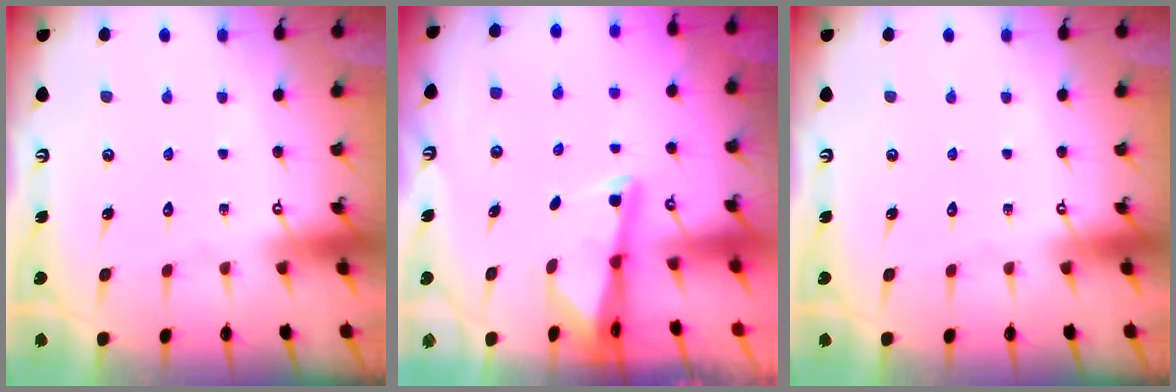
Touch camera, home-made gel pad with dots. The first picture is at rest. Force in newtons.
{"total": 2.0, "press": 2.0, "slide": 0.3}
{"total": 0.0}